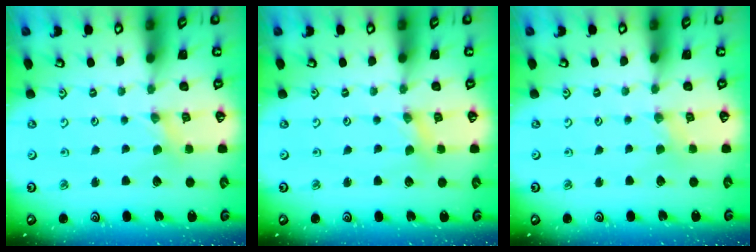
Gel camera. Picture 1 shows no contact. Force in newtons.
{"total": 1.1, "press": 1.1, "slide": 0.2}
{"total": 1.8, "press": 1.8, "slide": 0.3}